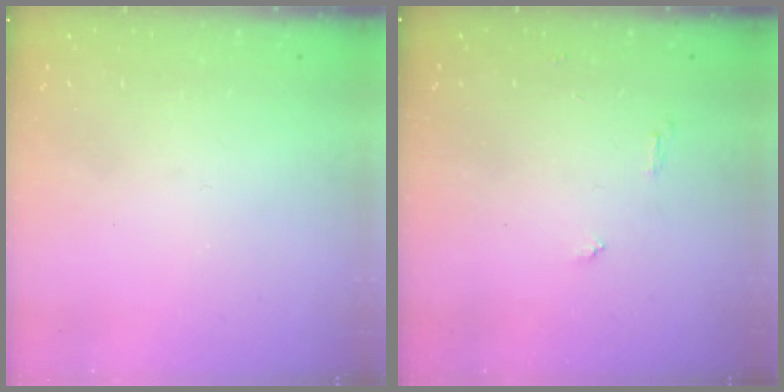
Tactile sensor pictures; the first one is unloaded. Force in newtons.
{"total": 3.9, "press": 3.9, "slide": 0.4}